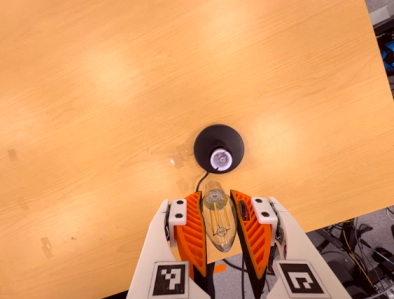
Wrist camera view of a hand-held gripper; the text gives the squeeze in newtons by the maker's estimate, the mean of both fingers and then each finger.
{"total": 22.5, "left": 24.5, "right": 20.4}